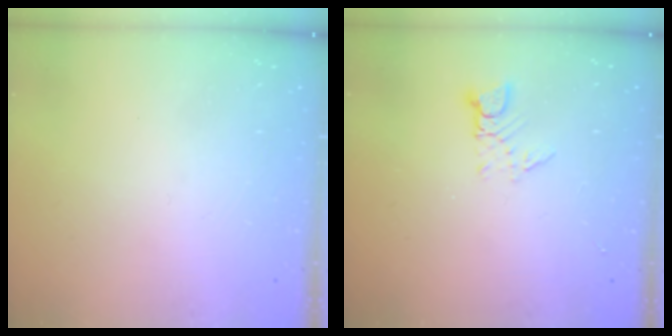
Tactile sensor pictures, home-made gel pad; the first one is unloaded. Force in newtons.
{"total": 3.0, "press": 3.0, "slide": 0.2}